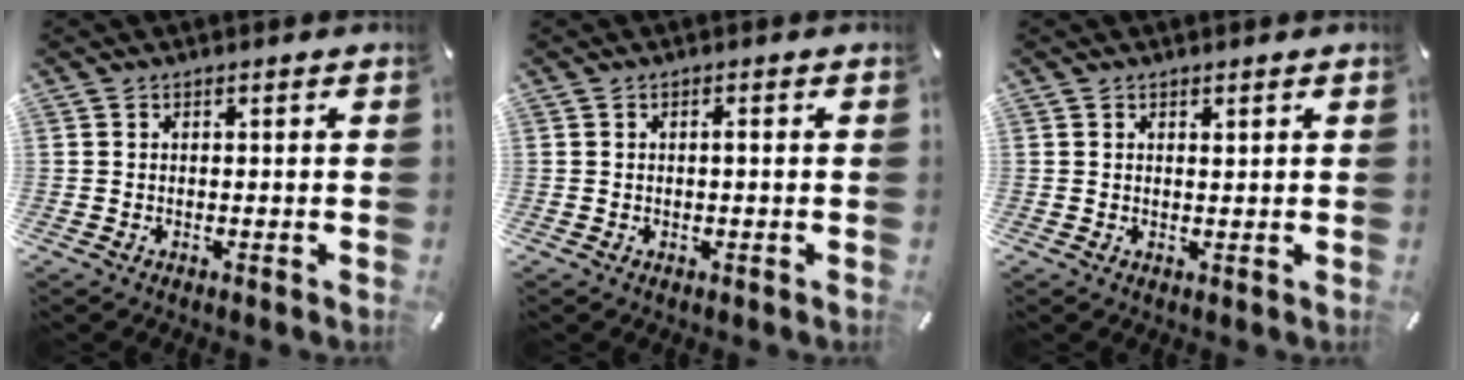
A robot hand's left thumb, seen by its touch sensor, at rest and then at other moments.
{"total": 1.1, "force": [0.1, 0.3, 1.0], "torque": [-0.019, 0.002, 0.001]}
{"total": 0.9, "force": [0.7, 0.4, 0.4], "torque": [-0.008, -0.001, 0.013]}